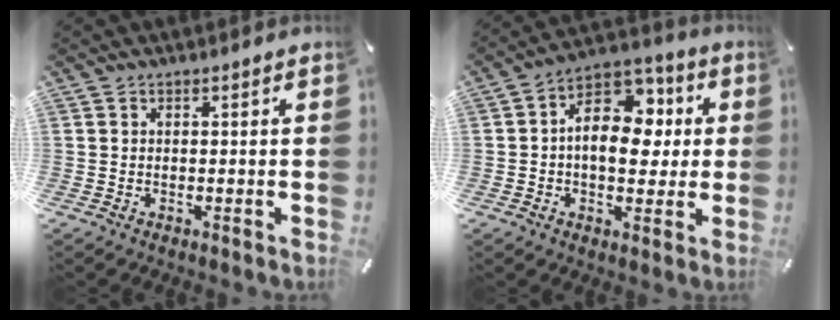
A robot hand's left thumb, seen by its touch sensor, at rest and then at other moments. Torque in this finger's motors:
{"motor_torque": [1.92, 2.79, 0.93, -0.20, 0.48]}